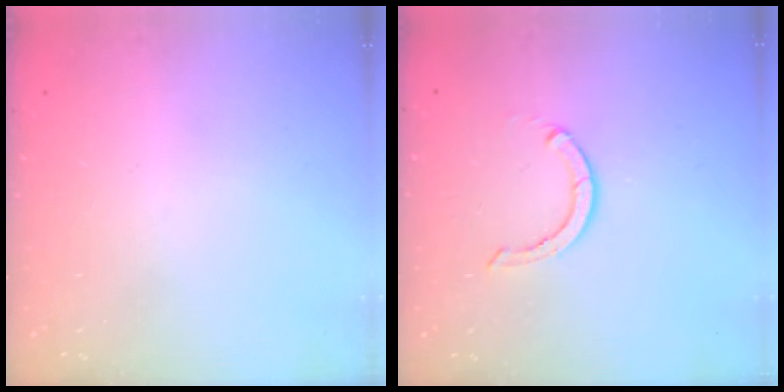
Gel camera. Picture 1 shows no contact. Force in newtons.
{"total": 2.9, "press": 2.9, "slide": 0.1}